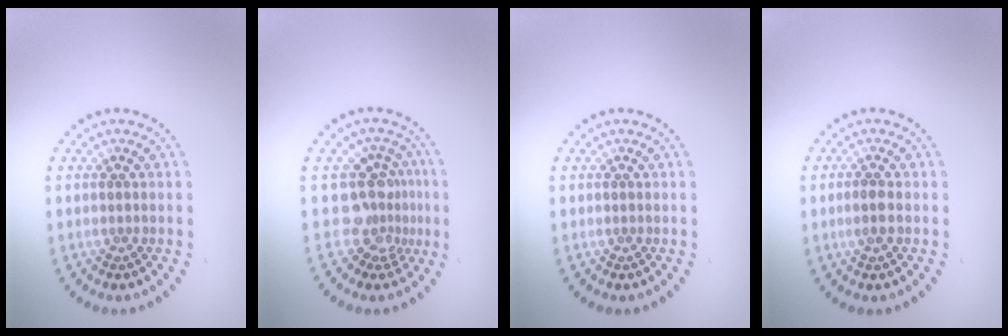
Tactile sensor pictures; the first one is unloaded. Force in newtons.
{"total": 3.6, "press": 2.4, "slide": 2.7}
{"total": 0.0}
{"total": 1.4, "press": 1.3, "slide": 0.4}